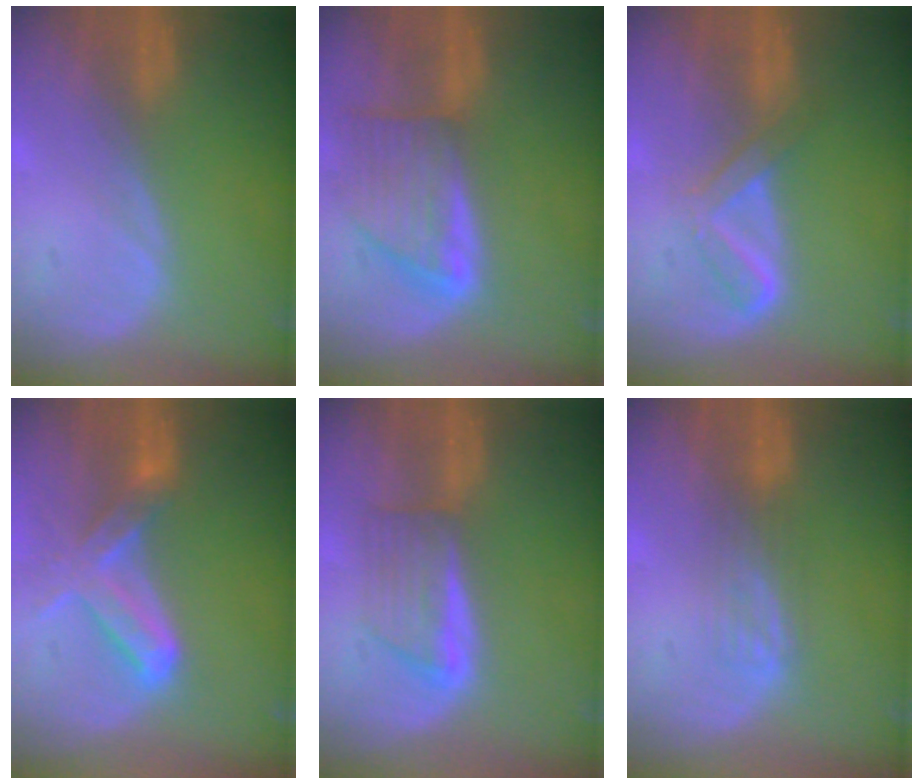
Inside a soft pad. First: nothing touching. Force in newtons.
{"total": 8.0, "press": 7.3, "slide": 3.3}
{"total": 4.0, "press": 4.0, "slide": 0.5}
{"total": 6.8, "press": 6.6, "slide": 1.7}
{"total": 5.7, "press": 5.3, "slide": 2.2}
{"total": 2.6, "press": 2.6, "slide": 0.4}